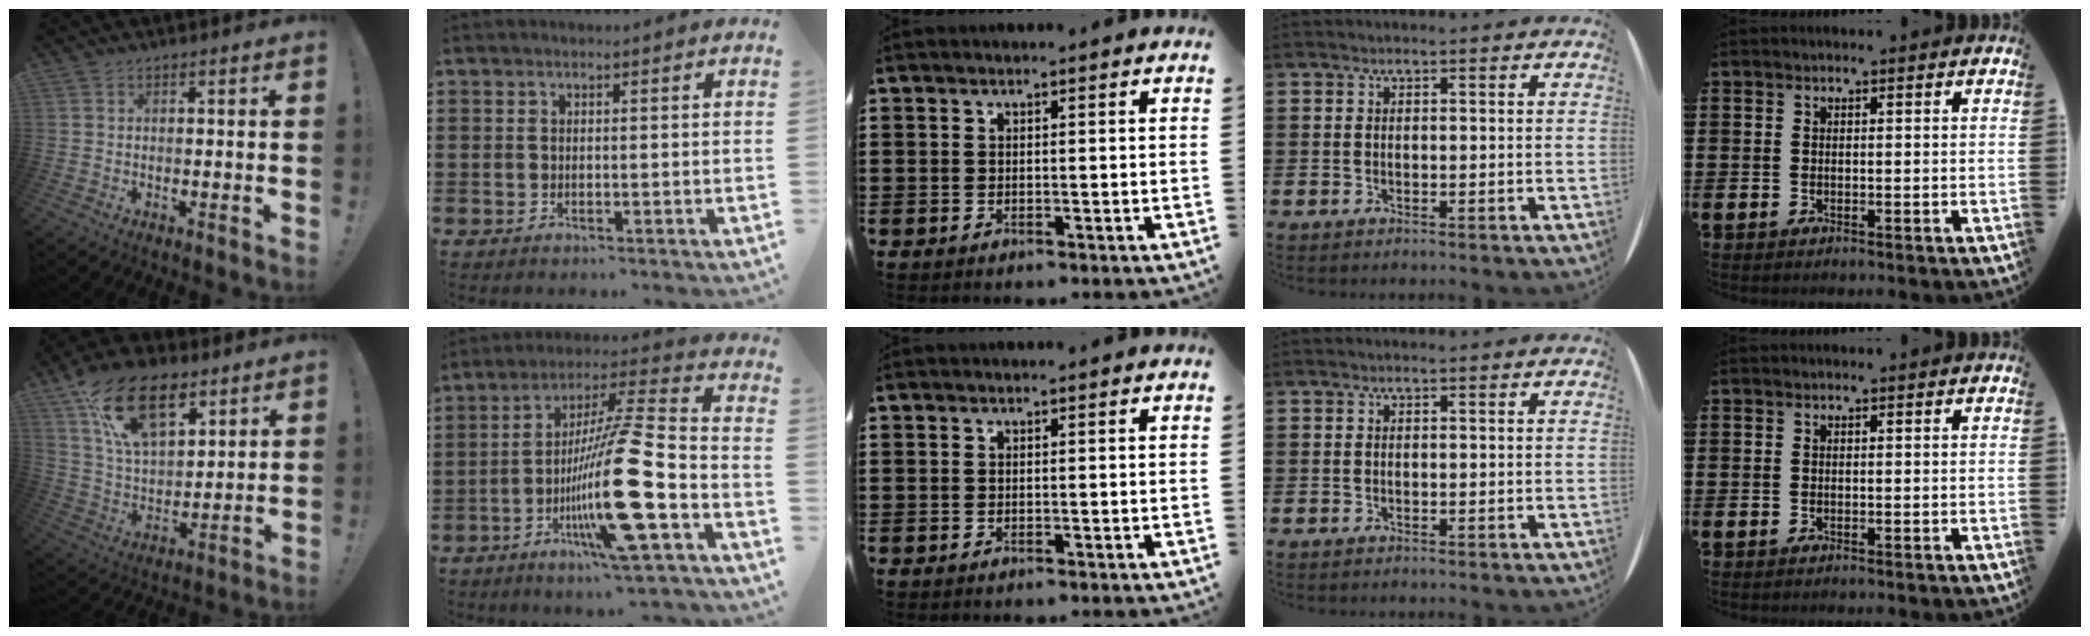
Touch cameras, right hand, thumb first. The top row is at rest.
{"thumb": {"total": 19.5, "force": [10.9, 10.9, 11.9], "torque": [-0.211, -0.055, 0.198]}, "index": {"total": 18.9, "force": [-7.3, 1.7, 17.3], "torque": [-0.318, -0.006, -0.123]}}